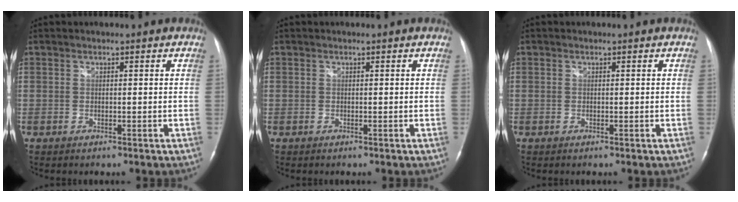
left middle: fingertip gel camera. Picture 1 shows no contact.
{"total": 0.0}
{"total": 0.0}